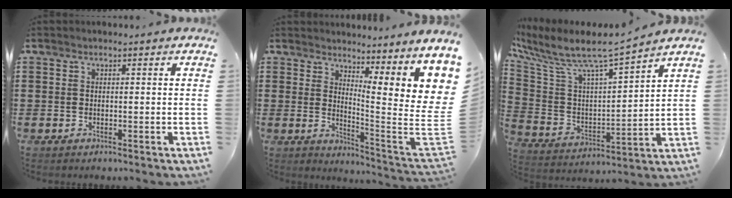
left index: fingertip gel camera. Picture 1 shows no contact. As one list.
[{"total": 7.5, "force": [5.1, 1.0, 5.4], "torque": [-0.091, -0.066, 0.084]}, {"total": 7.8, "force": [6.7, 0.8, 4.0], "torque": [-0.108, -0.053, 0.104]}]